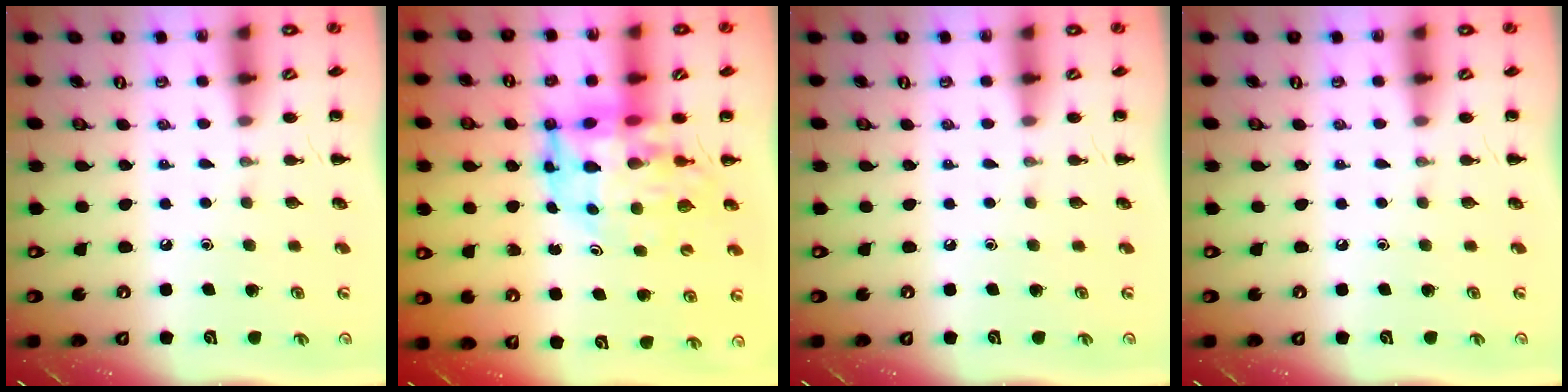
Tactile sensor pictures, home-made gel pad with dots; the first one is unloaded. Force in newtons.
{"total": 13.1, "press": 12.5, "slide": 4.1}
{"total": 0.0}
{"total": 0.0}